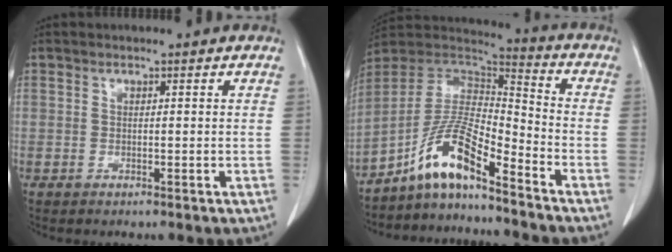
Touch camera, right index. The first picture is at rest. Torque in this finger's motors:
{"motor_torque": [1.14, -1.00, 0.68, 0.17]}